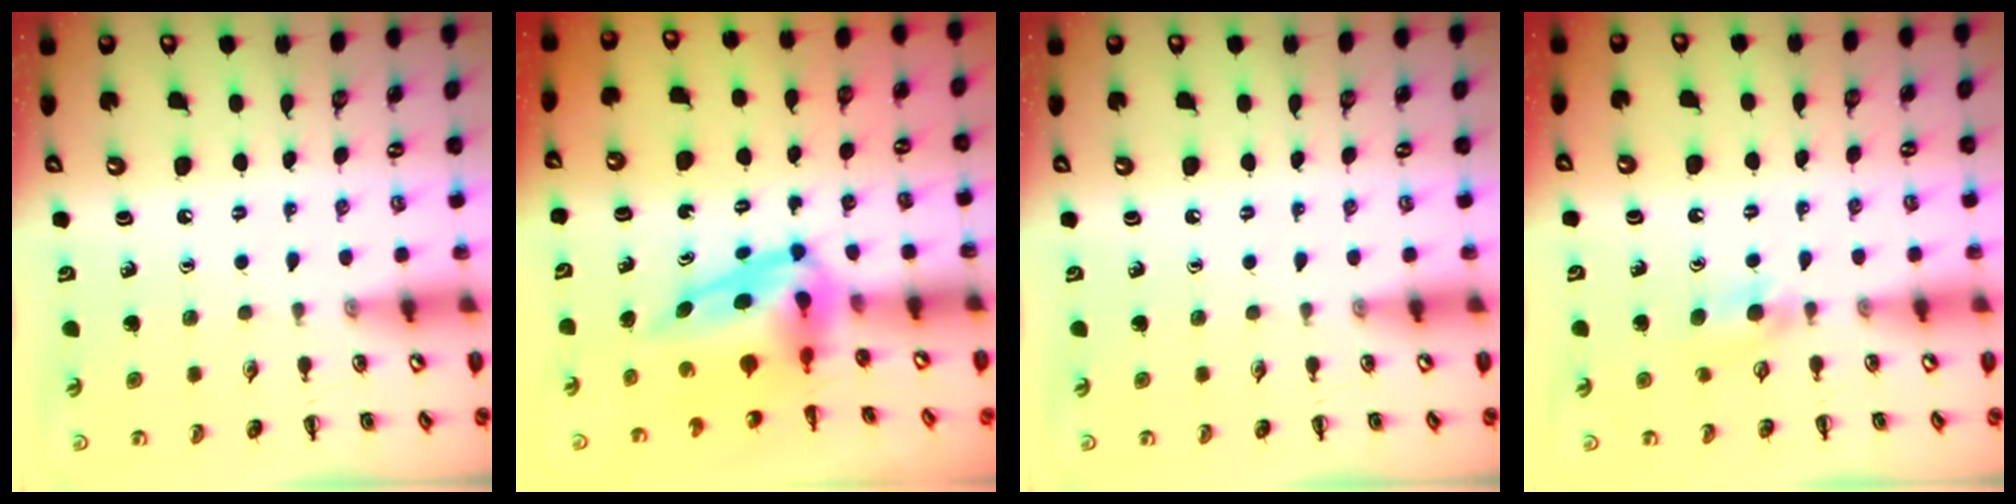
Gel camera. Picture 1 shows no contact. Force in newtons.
{"total": 7.9, "press": 7.6, "slide": 2.0}
{"total": 0.0}
{"total": 3.8, "press": 3.6, "slide": 1.3}